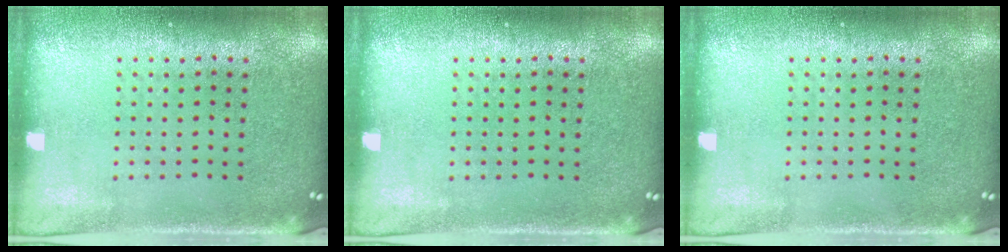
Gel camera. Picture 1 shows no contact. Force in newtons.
{"total": 0.0}
{"total": 0.0}